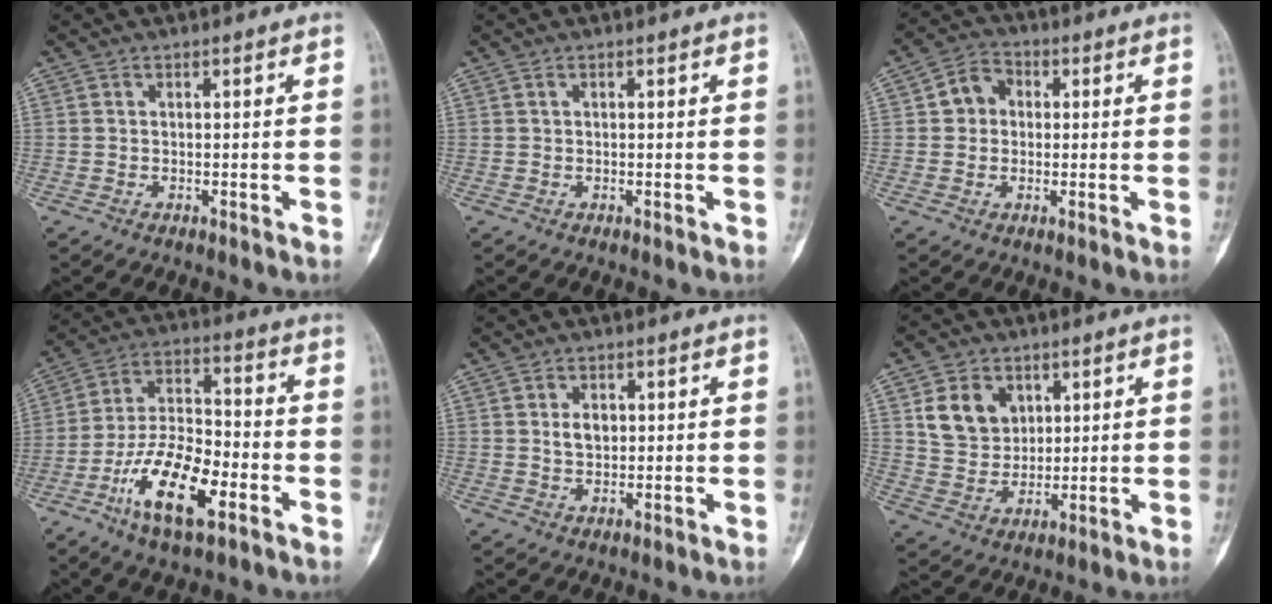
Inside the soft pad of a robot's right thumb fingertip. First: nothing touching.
{"total": 0.0}
{"total": 5.5, "force": [0.5, 4.8, 2.6], "torque": [-0.023, 0.014, -0.001]}
{"total": 15.7, "force": [-7.2, 6.3, 12.5], "torque": [-0.225, 0.039, -0.130]}
{"total": 3.4, "force": [0.8, 2.3, 2.4], "torque": [-0.032, -0.003, 0.015]}
{"total": 9.5, "force": [3.5, 7.5, 4.6], "torque": [-0.051, -0.017, 0.073]}